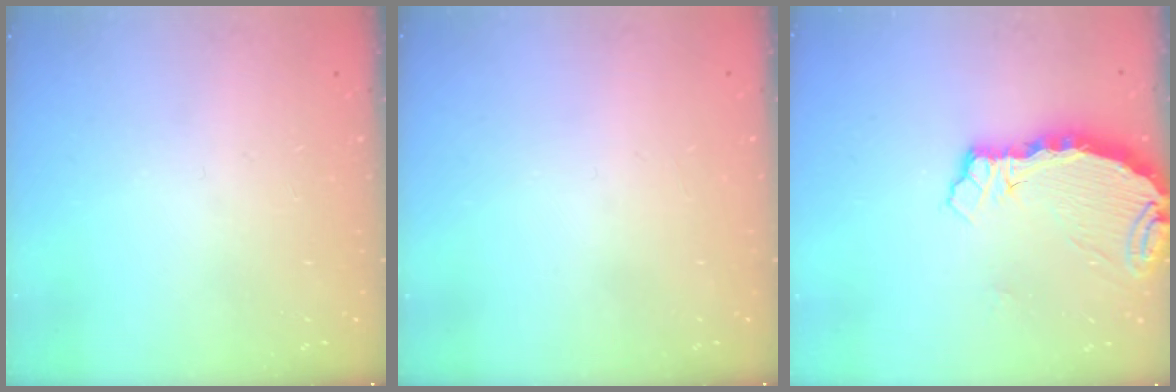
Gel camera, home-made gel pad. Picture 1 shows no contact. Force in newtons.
{"total": 0.0}
{"total": 5.9, "press": 5.9, "slide": 0.5}